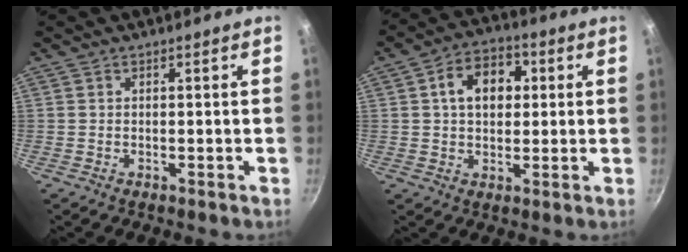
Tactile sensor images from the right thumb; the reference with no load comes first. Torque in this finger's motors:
{"motor_torque": [-0.33, 0.50, 0.42, 0.06, 0.22]}